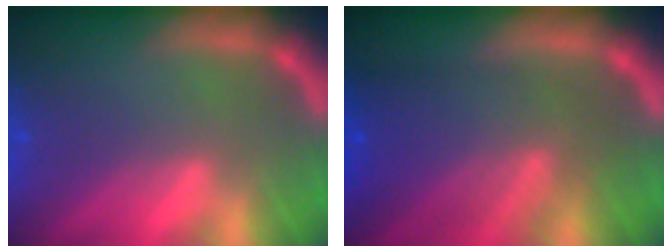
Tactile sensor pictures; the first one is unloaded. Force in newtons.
{"total": 8.1}